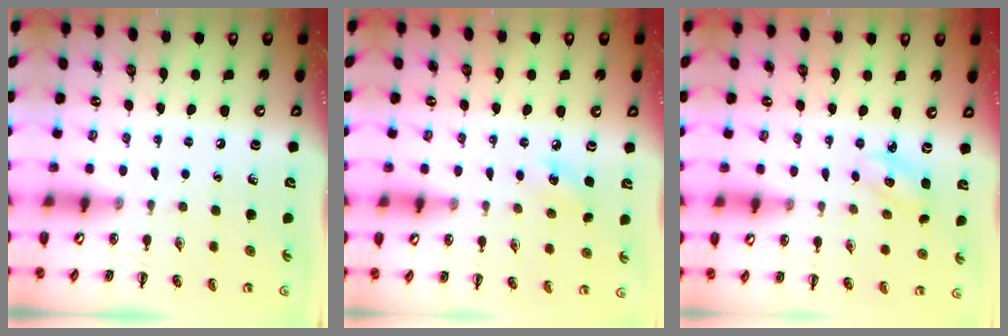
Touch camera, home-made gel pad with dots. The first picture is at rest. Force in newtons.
{"total": 6.7, "press": 6.5, "slide": 1.8}
{"total": 2.6, "press": 2.5, "slide": 0.6}